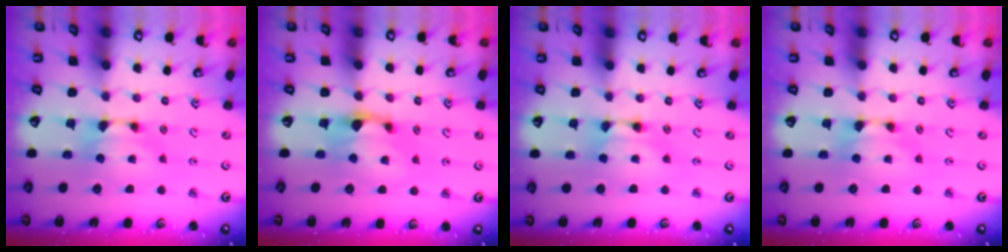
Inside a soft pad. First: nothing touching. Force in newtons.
{"total": 1.4, "press": 0.8, "slide": 1.2}
{"total": 1.7, "press": 1.6, "slide": 0.2}
{"total": 0.0}